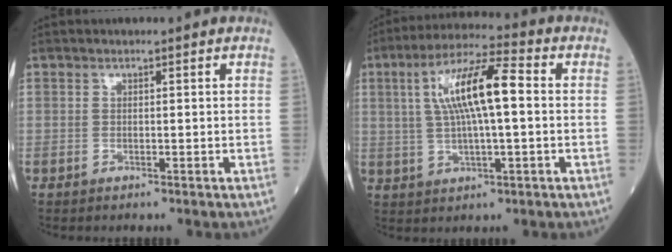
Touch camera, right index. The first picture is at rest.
{"total": 11.6, "force": [1.7, 2.0, 11.3], "torque": [-0.215, 0.023, 0.030]}